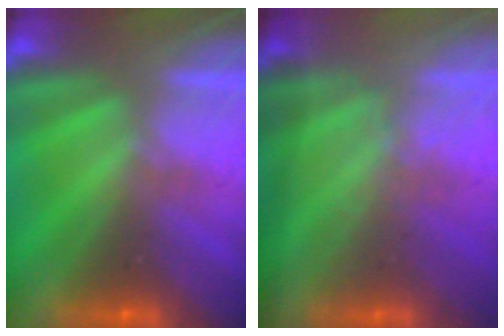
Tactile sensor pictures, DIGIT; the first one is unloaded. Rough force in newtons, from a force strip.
{"total": 1.3}